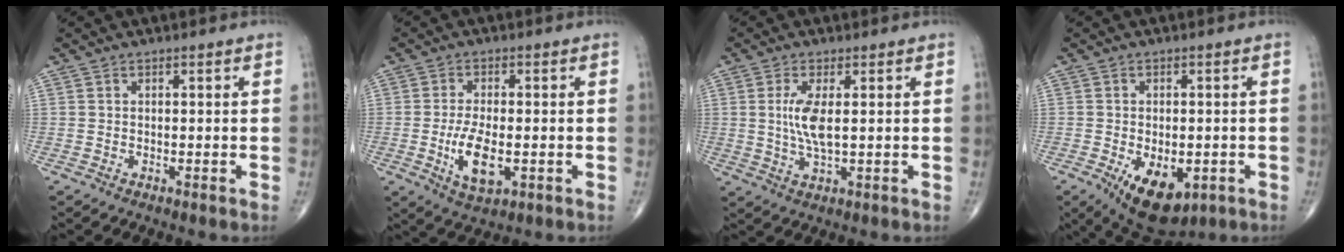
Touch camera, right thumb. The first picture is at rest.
{"total": 8.0, "force": [-1.8, 3.5, 6.9], "torque": [-0.126, -0.005, -0.026]}
{"total": 5.9, "force": [0.8, 1.8, 5.6], "torque": [-0.127, -0.012, 0.018]}
{"total": 11.3, "force": [-4.3, 6.1, 8.4], "torque": [-0.116, -0.002, -0.051]}